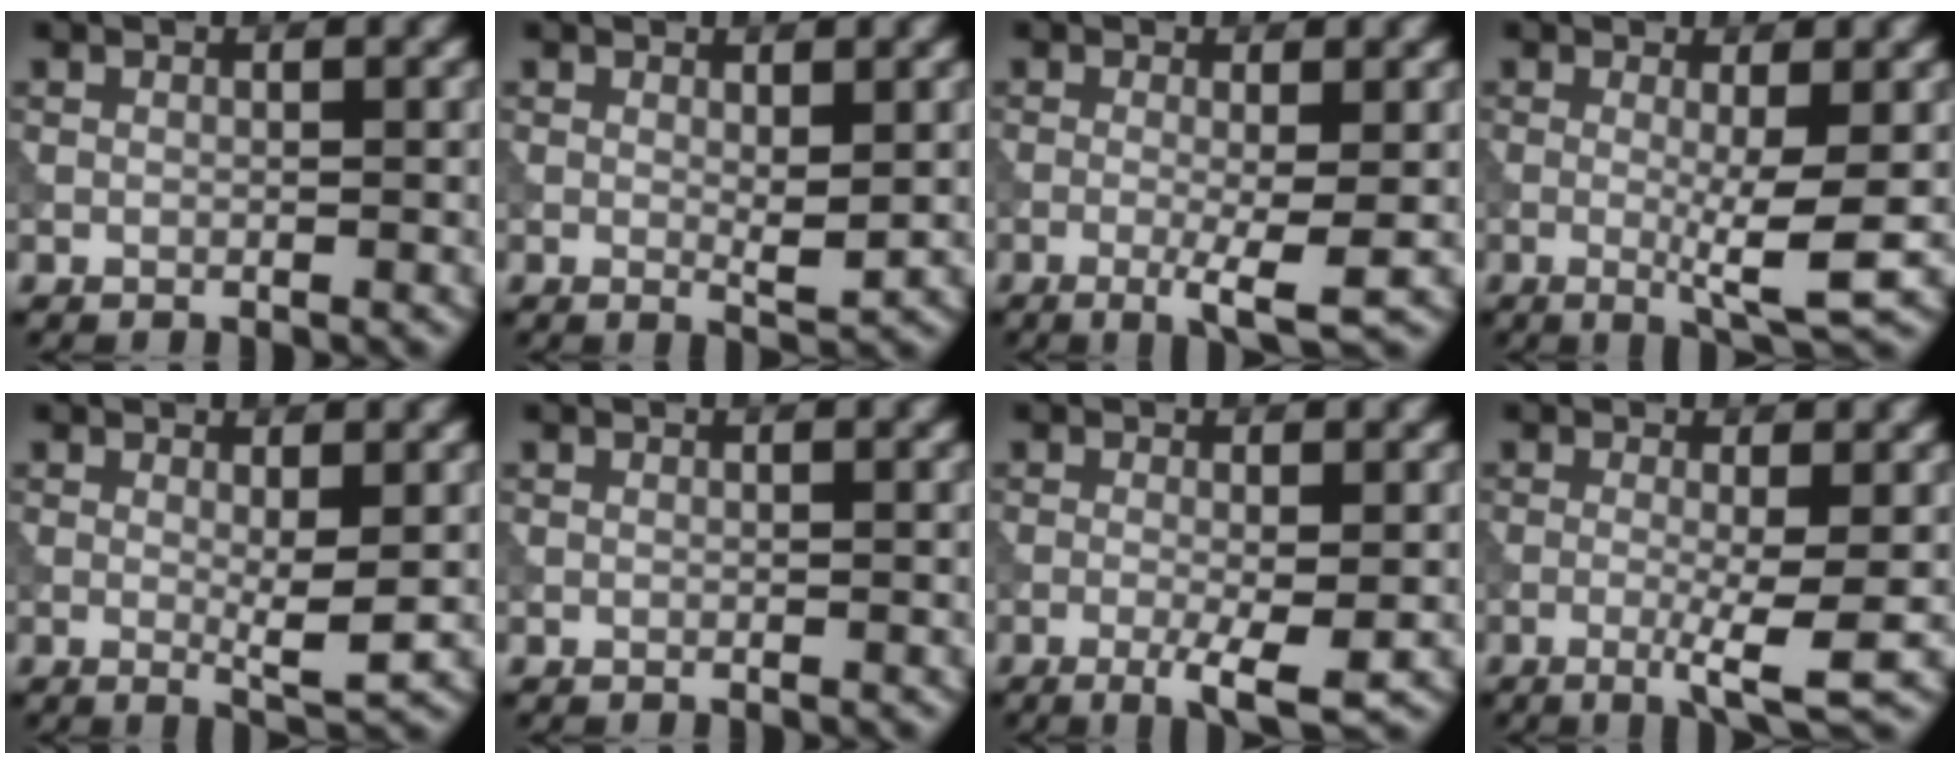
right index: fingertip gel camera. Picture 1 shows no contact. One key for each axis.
{"total": 1.6, "fx": 0.4, "fy": 0.3, "fz": 1.5, "tx": -0.024, "ty": -0.006, "tz": 0.008}
{"total": 3.6, "fx": -0.8, "fy": 0.5, "fz": 3.5, "tx": -0.061, "ty": -0.010, "tz": -0.015}
{"total": 4.1, "fx": -0.2, "fy": 0.4, "fz": 4.1, "tx": -0.067, "ty": -0.013, "tz": -0.004}
{"total": 2.5, "fx": 0.2, "fy": 0.3, "fz": 2.5, "tx": -0.039, "ty": -0.010, "tz": 0.005}
{"total": 0.0}
{"total": 3.7, "fx": -1.2, "fy": 0.6, "fz": 3.5, "tx": -0.060, "ty": -0.009, "tz": -0.020}
{"total": 4.0, "fx": -0.8, "fy": 0.5, "fz": 3.8, "tx": -0.067, "ty": -0.009, "tz": -0.016}